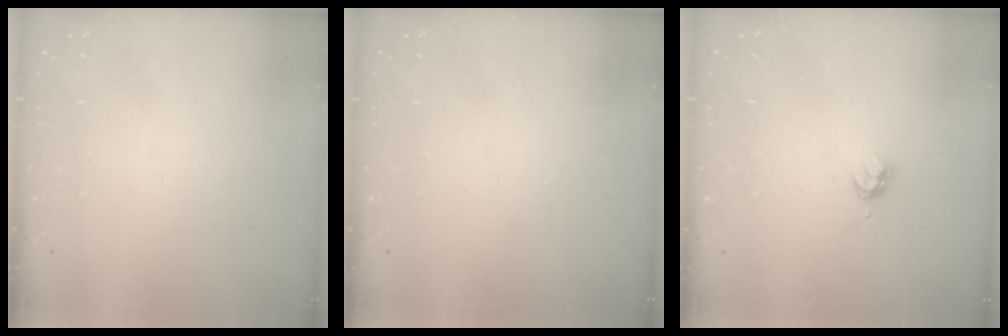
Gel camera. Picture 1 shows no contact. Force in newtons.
{"total": 1.7, "press": 1.7, "slide": 0.2}
{"total": 2.9, "press": 2.8, "slide": 0.4}